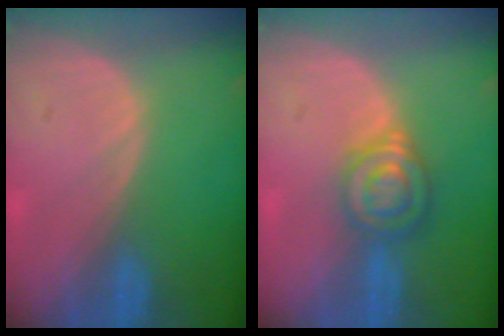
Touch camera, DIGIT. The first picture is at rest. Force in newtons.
{"total": 6.5, "press": 5.7, "slide": 3.2}